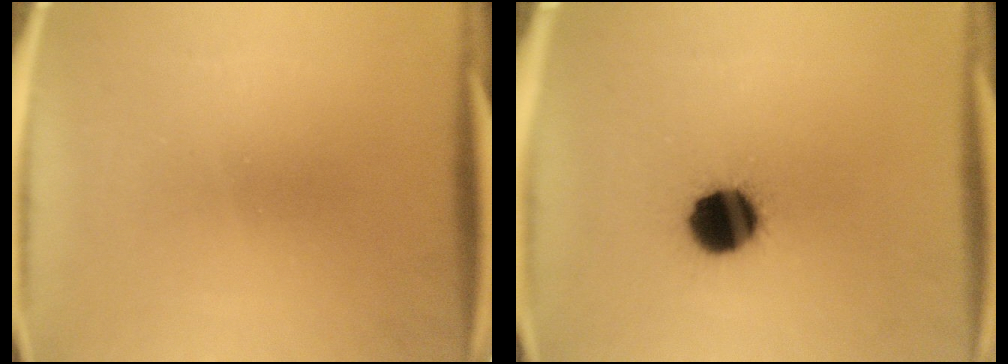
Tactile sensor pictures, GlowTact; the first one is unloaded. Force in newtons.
{"total": 12.1}